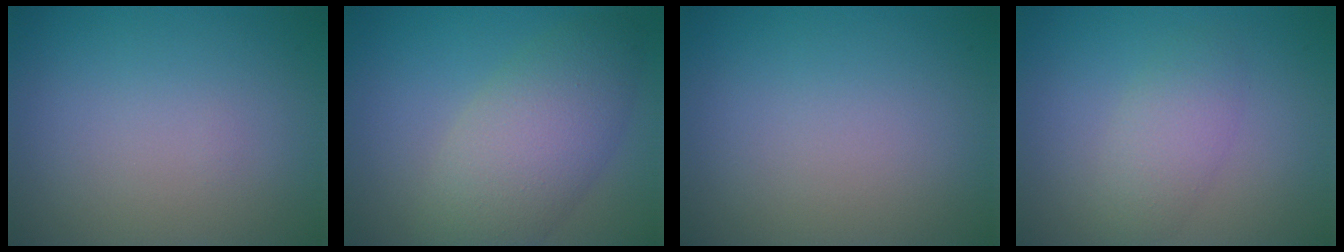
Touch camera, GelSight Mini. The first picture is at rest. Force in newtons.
{"total": 6.3, "press": 6.3, "slide": 0.4}
{"total": 0.0}
{"total": 2.6, "press": 2.6, "slide": 0.1}